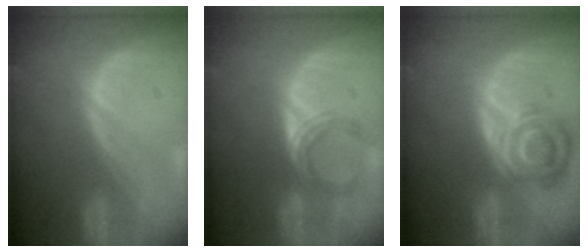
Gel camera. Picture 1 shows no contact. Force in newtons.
{"total": 5.1, "press": 4.5, "slide": 2.4}
{"total": 8.3, "press": 7.3, "slide": 3.9}